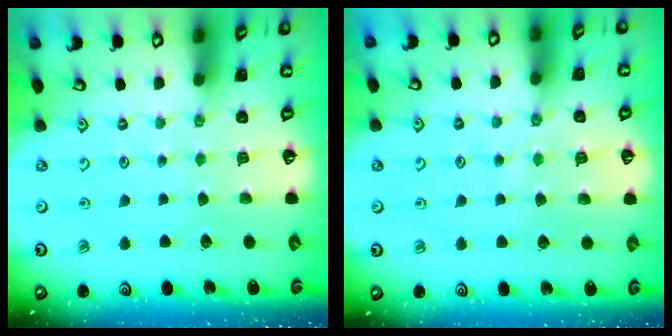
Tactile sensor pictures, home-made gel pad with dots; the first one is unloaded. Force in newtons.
{"total": 5.3, "press": 5.3, "slide": 0.6}